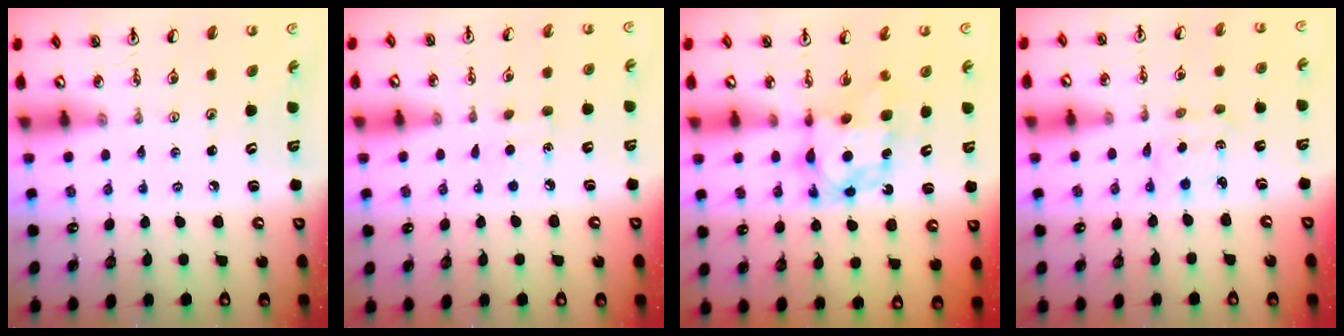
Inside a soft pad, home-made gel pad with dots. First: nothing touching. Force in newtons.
{"total": 5.3, "press": 5.2, "slide": 0.6}
{"total": 7.0, "press": 7.0, "slide": 0.2}
{"total": 2.3, "press": 2.1, "slide": 0.8}